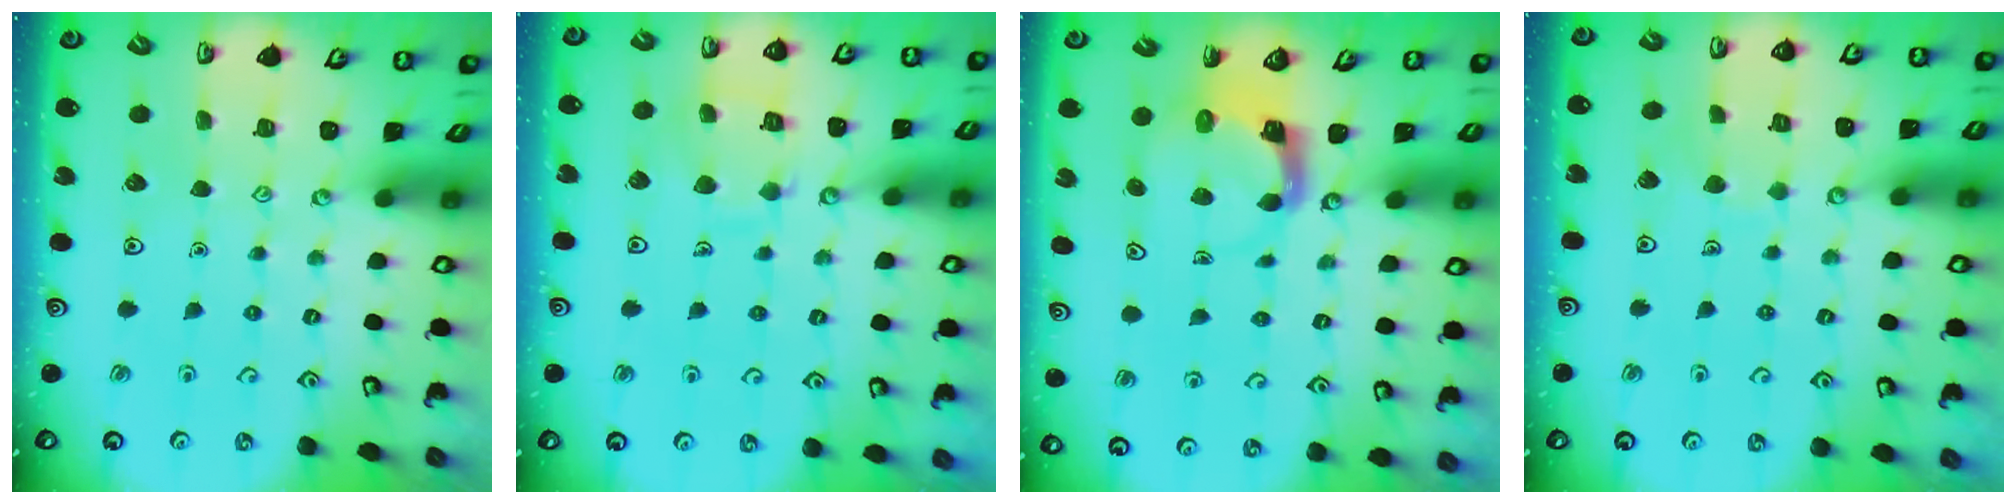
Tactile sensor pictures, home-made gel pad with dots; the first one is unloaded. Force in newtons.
{"total": 9.5, "press": 9.5, "slide": 0.9}
{"total": 4.0, "press": 4.0, "slide": 0.5}
{"total": 4.9, "press": 4.8, "slide": 0.4}